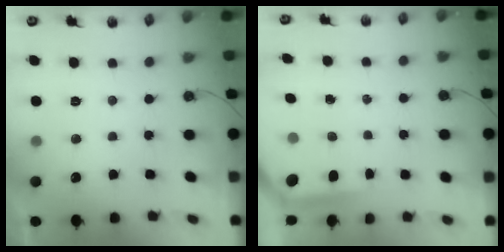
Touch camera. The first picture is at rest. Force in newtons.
{"total": 3.9, "press": 3.9, "slide": 0.2}